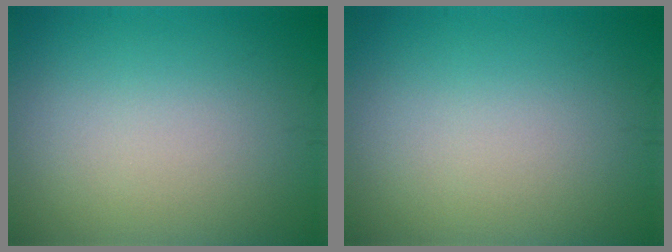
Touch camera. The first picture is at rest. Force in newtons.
{"total": 0.0}